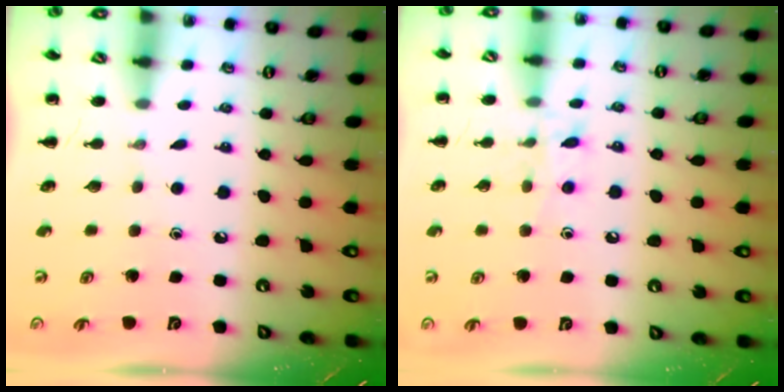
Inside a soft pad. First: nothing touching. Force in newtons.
{"total": 7.9, "press": 7.8, "slide": 1.4}